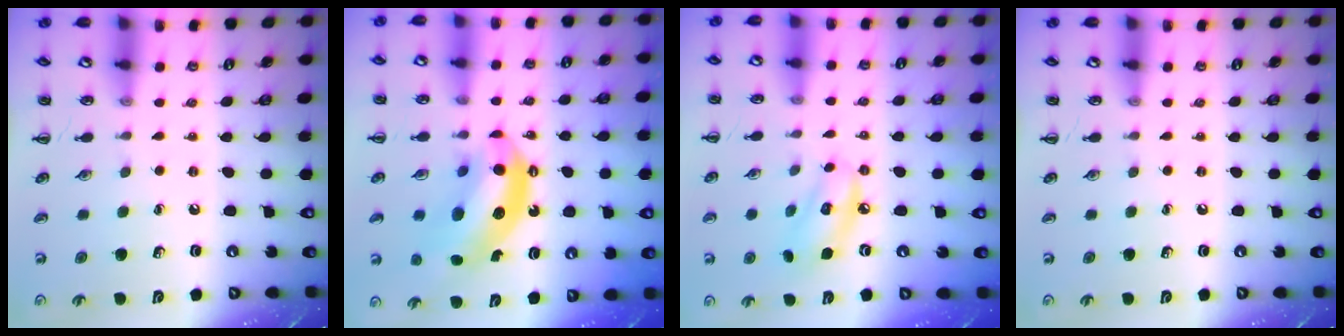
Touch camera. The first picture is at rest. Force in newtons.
{"total": 13.4, "press": 12.9, "slide": 3.6}
{"total": 6.8, "press": 6.7, "slide": 1.3}
{"total": 0.0}